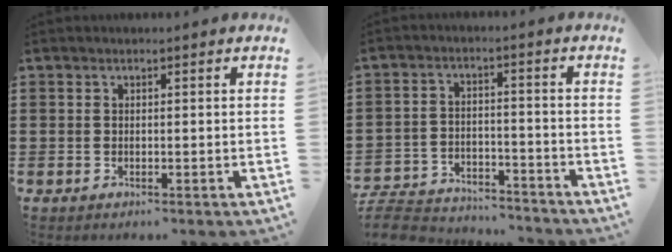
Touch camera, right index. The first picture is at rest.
{"total": 6.4, "force": [-6.2, 1.0, 1.0], "torque": [-0.033, 0.007, -0.126]}